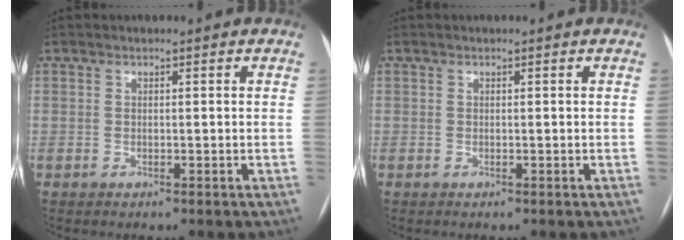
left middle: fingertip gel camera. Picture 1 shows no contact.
{"total": 0.0}